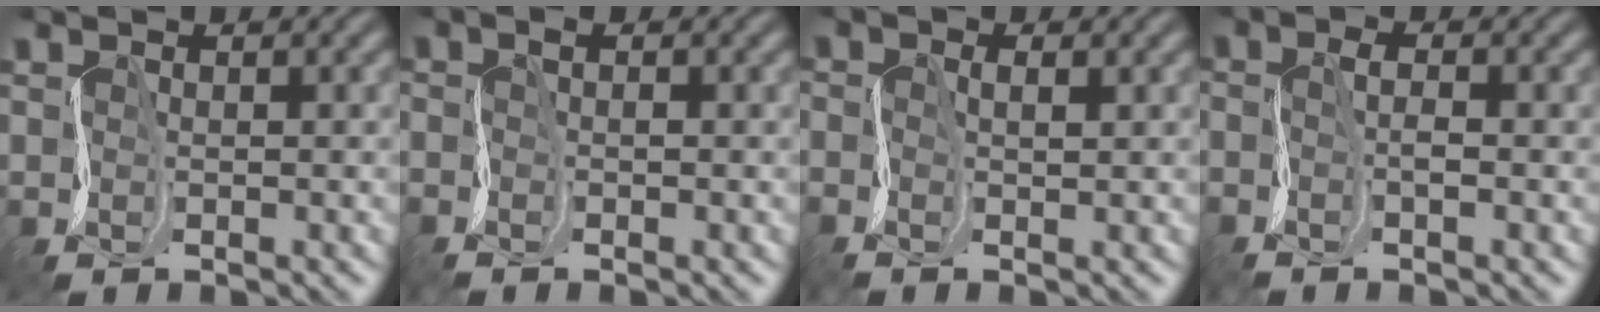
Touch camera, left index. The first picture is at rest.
{"total": 1.1, "force": [-0.9, -0.3, 0.5], "torque": [-0.017, 0.000, -0.020]}
{"total": 0.8, "force": [-0.7, -0.2, 0.4], "torque": [-0.008, 0.000, -0.014]}
{"total": 1.4, "force": [-1.1, -0.3, 0.8], "torque": [-0.020, 0.001, -0.023]}